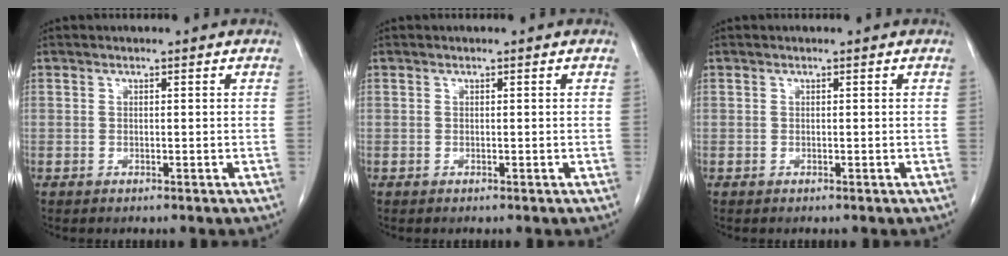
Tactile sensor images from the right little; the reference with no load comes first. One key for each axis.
{"total": 0.0}
{"total": 0.0}